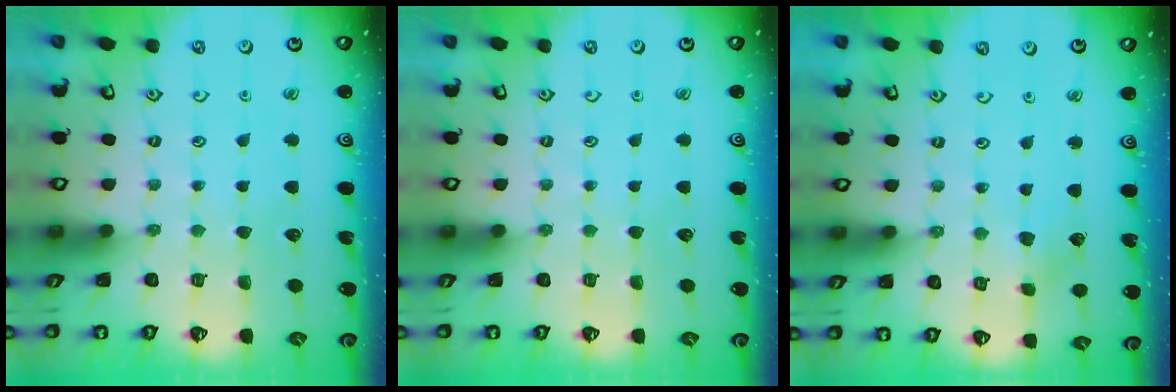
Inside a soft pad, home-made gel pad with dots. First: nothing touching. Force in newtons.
{"total": 0.0}
{"total": 1.8, "press": 1.8, "slide": 0.2}